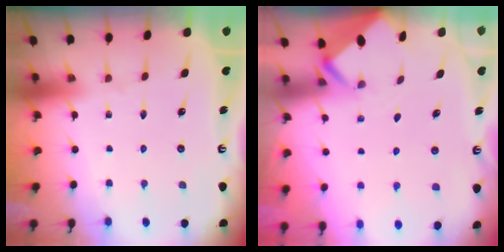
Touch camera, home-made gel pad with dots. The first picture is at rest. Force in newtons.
{"total": 2.0, "press": 2.0, "slide": 0.2}